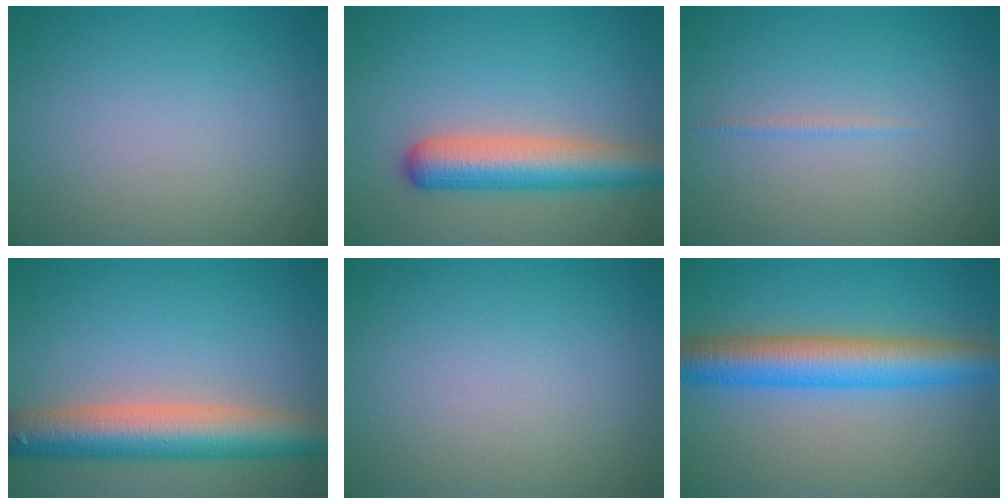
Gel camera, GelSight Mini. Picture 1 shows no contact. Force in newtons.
{"total": 5.6, "press": 5.6, "slide": 0.2}
{"total": 0.6, "press": 0.6, "slide": 0.1}
{"total": 7.4, "press": 7.4, "slide": 0.4}
{"total": 0.0}
{"total": 6.8, "press": 6.8, "slide": 0.1}